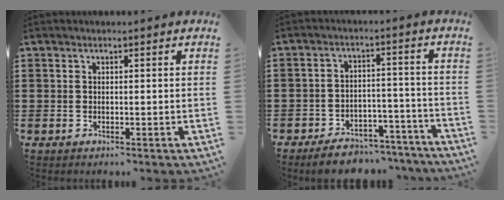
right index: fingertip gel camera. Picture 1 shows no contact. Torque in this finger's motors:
{"motor_torque": [2.03, 0.11, 0.31, 0.07]}